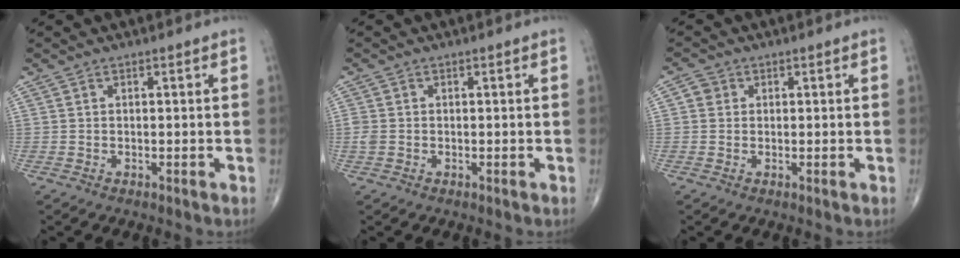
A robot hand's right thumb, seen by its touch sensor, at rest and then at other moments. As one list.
[{"total": 1.6, "force": [-0.3, 1.3, 0.9], "torque": [-0.024, -0.001, -0.007]}, {"total": 2.0, "force": [0.3, 1.8, 0.6], "torque": [-0.001, 0.002, 0.002]}]